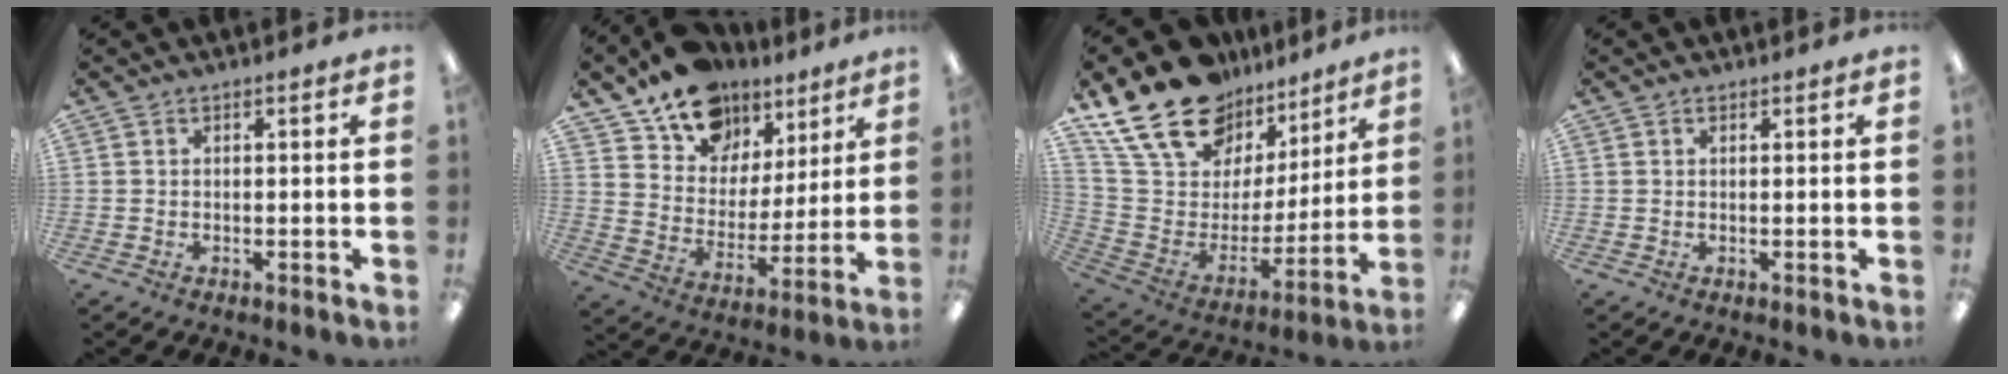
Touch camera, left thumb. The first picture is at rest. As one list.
[{"total": 13.9, "force": [10.7, 8.2, 3.4], "torque": [-0.075, -0.075, 0.201]}, {"total": 22.1, "force": [15.9, 12.3, 9.2], "torque": [-0.179, -0.101, 0.299]}, {"total": 0.5, "force": [0.4, 0.3, 0.2], "torque": [-0.005, 0.002, 0.007]}]